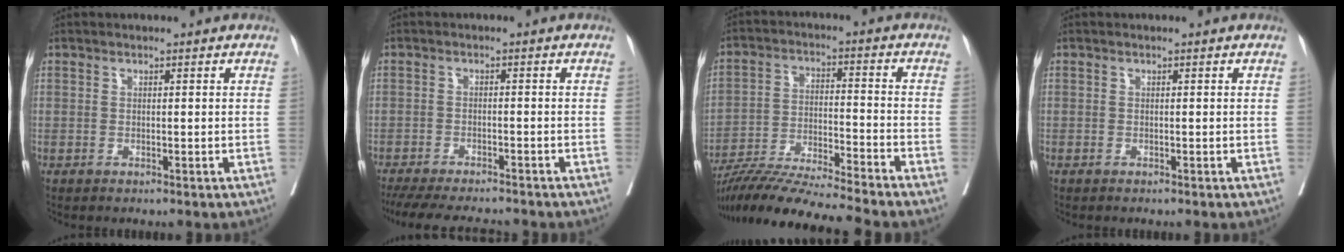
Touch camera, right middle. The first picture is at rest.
{"total": 12.8, "force": [-11.4, 2.3, 5.2], "torque": [-0.091, -0.013, -0.159]}
{"total": 15.7, "force": [-13.9, -2.0, 7.0], "torque": [-0.118, -0.021, -0.240]}
{"total": 0.0}